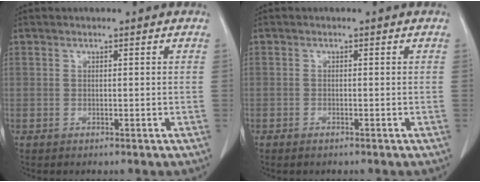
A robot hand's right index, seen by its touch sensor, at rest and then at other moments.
{"total": 0.7, "force": [-0.6, 0.3, 0.3], "torque": [-0.004, 0.000, -0.008]}